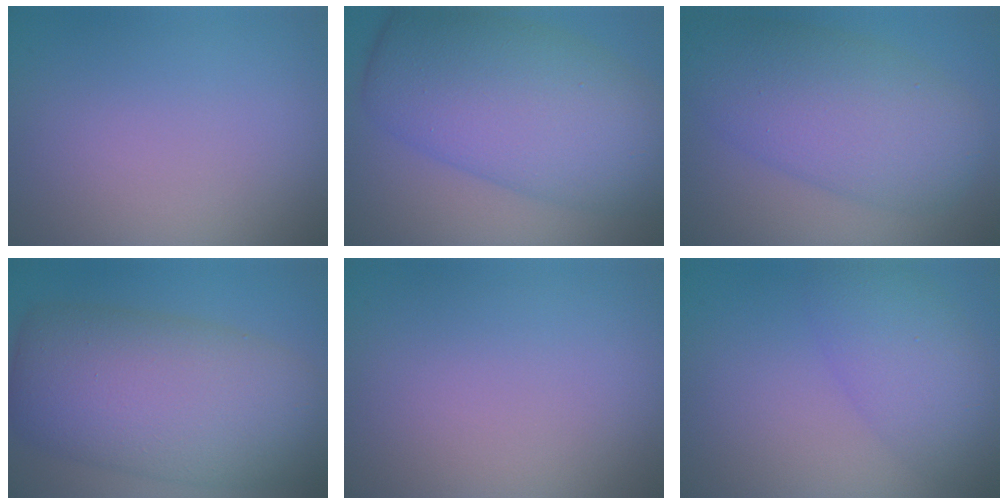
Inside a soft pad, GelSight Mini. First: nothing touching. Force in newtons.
{"total": 11.2, "press": 11.2, "slide": 0.3}
{"total": 8.4, "press": 8.4, "slide": 0.1}
{"total": 11.9, "press": 11.9, "slide": 0.4}
{"total": 0.0}
{"total": 4.5, "press": 4.5, "slide": 0.2}